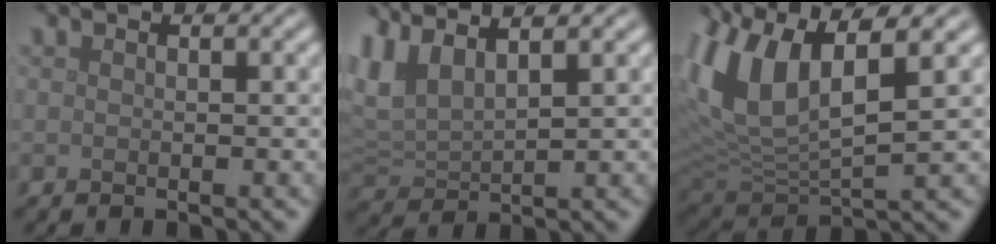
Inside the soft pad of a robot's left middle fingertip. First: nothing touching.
{"total": 4.4, "force": [3.0, 1.4, 3.0], "torque": [-0.080, 0.010, 0.062]}
{"total": 10.0, "force": [3.9, 4.1, 8.2], "torque": [-0.188, 0.009, 0.071]}